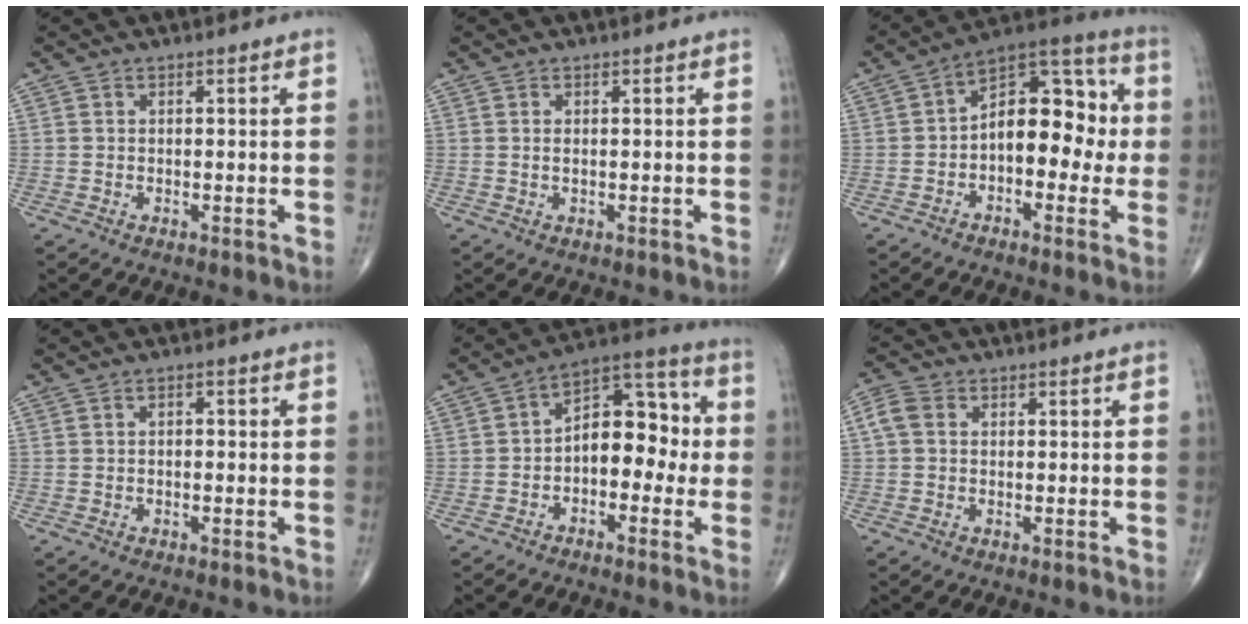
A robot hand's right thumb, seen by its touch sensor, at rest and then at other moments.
{"total": 0.7, "force": [0.1, 0.3, 0.7], "torque": [-0.015, -0.001, 0.004]}
{"total": 14.0, "force": [-0.7, 8.3, 11.2], "torque": [-0.127, 0.043, -0.027]}
{"total": 0.9, "force": [0.0, 0.6, 0.8], "torque": [-0.008, 0.002, -0.003]}
{"total": 11.6, "force": [-1.2, 7.2, 9.0], "torque": [-0.098, 0.044, -0.034]}
{"total": 3.6, "force": [0.6, 2.8, 2.1], "torque": [-0.050, 0.012, 0.006]}